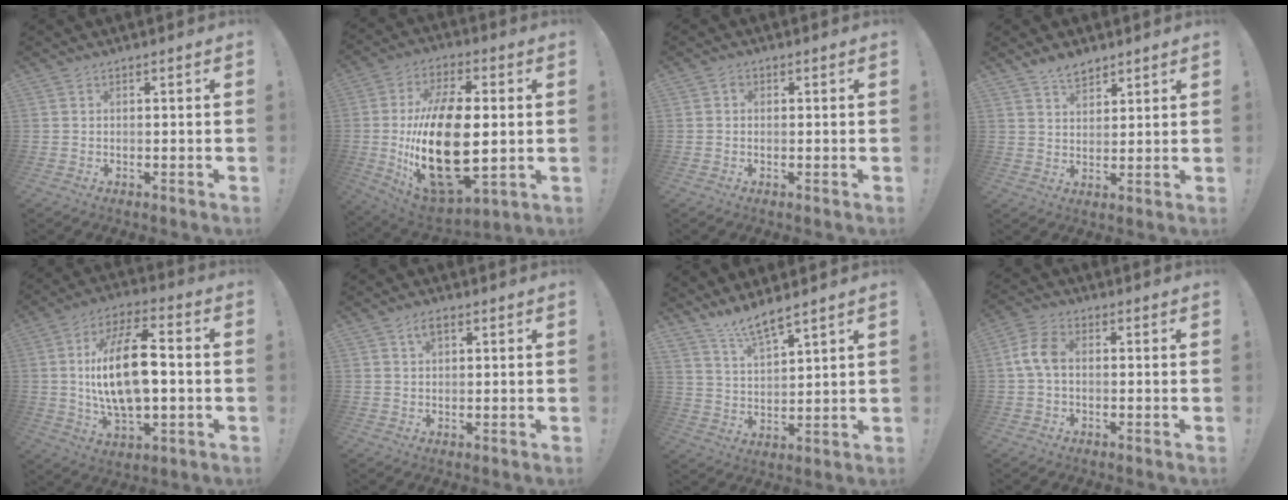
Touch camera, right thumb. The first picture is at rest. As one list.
[{"total": 26.5, "force": [-1.5, 13.3, 22.8], "torque": [-0.453, -0.007, -0.018]}, {"total": 0.9, "force": [0.1, 0.8, -0.1], "torque": [0.001, 0.005, 0.000]}, {"total": 5.6, "force": [4.4, 2.7, 2.2], "torque": [-0.039, -0.020, 0.081]}, {"total": 18.3, "force": [0.2, 8.6, 16.2], "torque": [-0.299, 0.003, -0.005]}, {"total": 3.4, "force": [1.7, 1.8, 2.4], "torque": [-0.038, 0.001, 0.027]}, {"total": 7.7, "force": [6.8, 1.1, 3.4], "torque": [-0.075, -0.041, 0.127]}, {"total": 6.8, "force": [0.0, 4.1, 5.4], "torque": [-0.118, 0.011, 0.002]}]